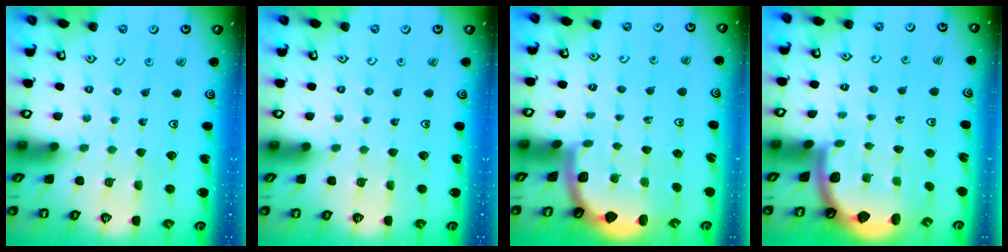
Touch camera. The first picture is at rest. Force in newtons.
{"total": 0.0}
{"total": 1.9, "press": 1.9, "slide": 0.0}
{"total": 1.8, "press": 1.8, "slide": 0.3}